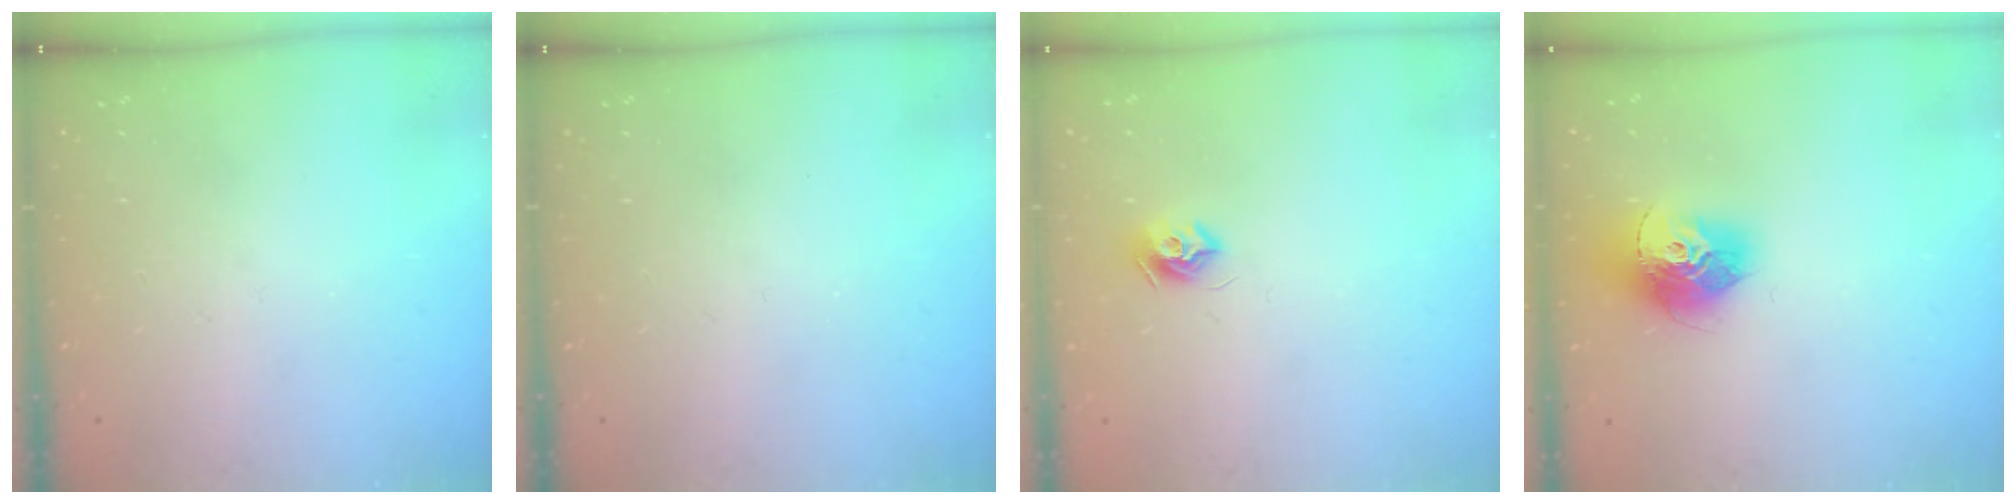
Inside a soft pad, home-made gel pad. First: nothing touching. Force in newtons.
{"total": 0.0}
{"total": 7.6, "press": 7.6, "slide": 0.2}
{"total": 14.4, "press": 14.3, "slide": 1.3}